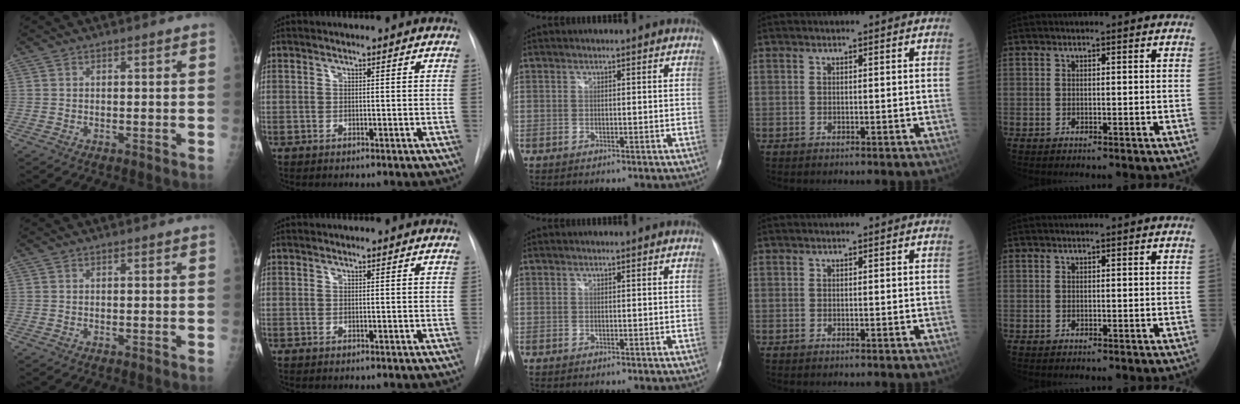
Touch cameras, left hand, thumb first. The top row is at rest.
{}